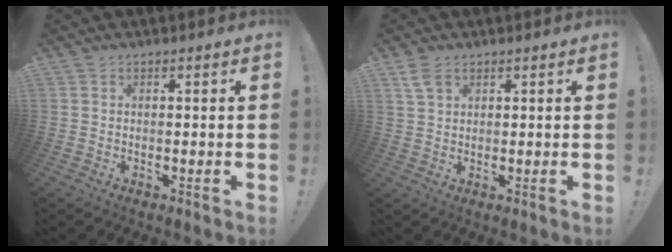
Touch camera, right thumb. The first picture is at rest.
{"total": 4.3, "force": [2.4, 2.4, 2.6], "torque": [-0.039, -0.008, 0.045]}